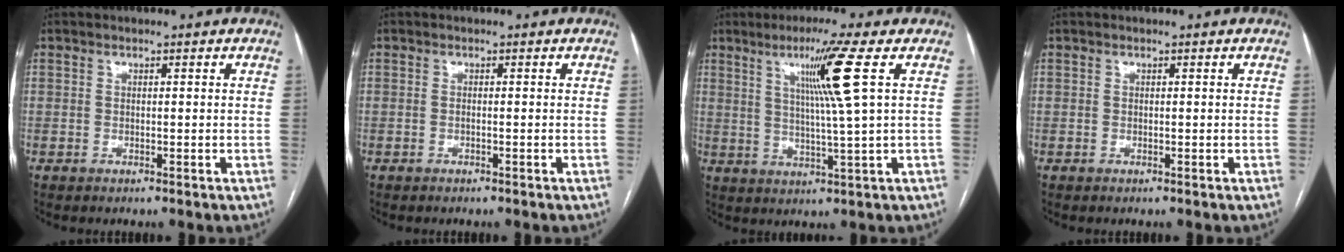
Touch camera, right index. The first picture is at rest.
{"total": 0.0}
{"total": 9.2, "force": [3.4, -2.3, 8.3], "torque": [-0.145, -0.004, 0.065]}
{"total": 0.0}